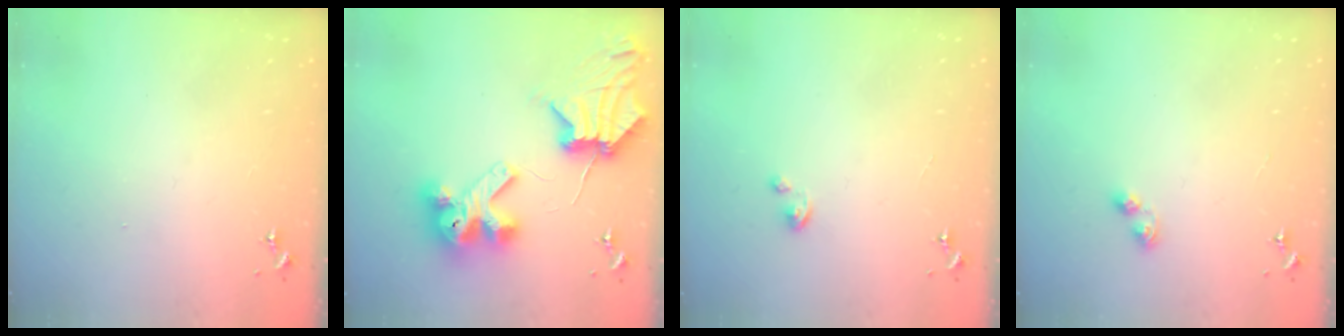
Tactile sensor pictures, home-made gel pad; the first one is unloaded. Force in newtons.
{"total": 12.6, "press": 12.5, "slide": 1.7}
{"total": 1.4, "press": 1.4, "slide": 0.1}
{"total": 4.3, "press": 4.3, "slide": 0.5}